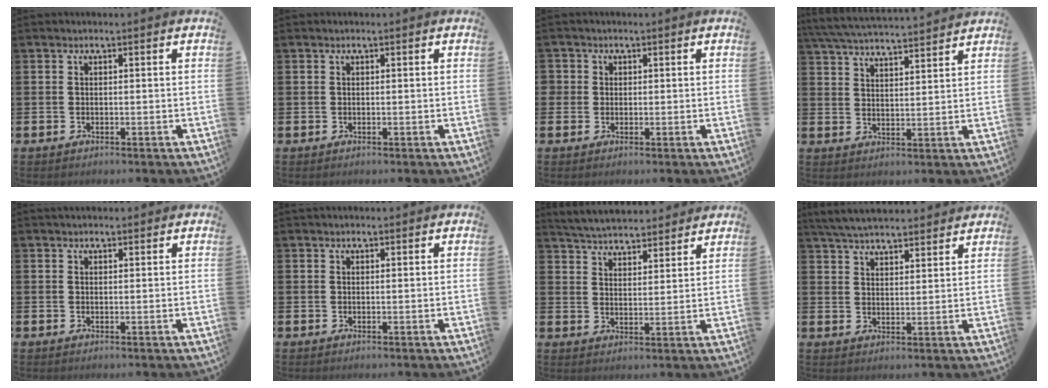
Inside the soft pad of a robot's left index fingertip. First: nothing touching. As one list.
[{"total": 0.0}, {"total": 1.7, "force": [0.7, 1.5, -0.1], "torque": [0.007, 0.004, 0.009]}, {"total": 6.0, "force": [5.8, 0.3, 1.3], "torque": [-0.049, -0.034, 0.105]}, {"total": 1.2, "force": [1.1, 0.5, 0.2], "torque": [0.005, 0.001, 0.018]}, {"total": 0.6, "force": [0.6, 0.1, 0.1], "torque": [0.005, -0.002, 0.009]}, {"total": 5.2, "force": [5.2, 0.7, 0.2], "torque": [-0.021, -0.034, 0.091]}, {"total": 5.3, "force": [5.2, 0.5, 0.8], "torque": [-0.038, -0.023, 0.096]}]